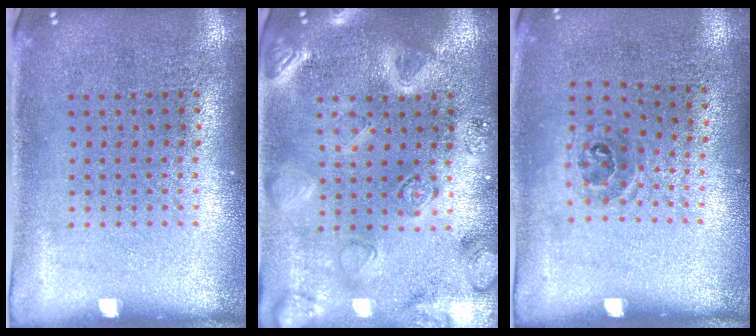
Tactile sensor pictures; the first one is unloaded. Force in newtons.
{"total": 3.0, "press": 2.9, "slide": 0.8}
{"total": 1.0, "press": 0.7, "slide": 0.8}